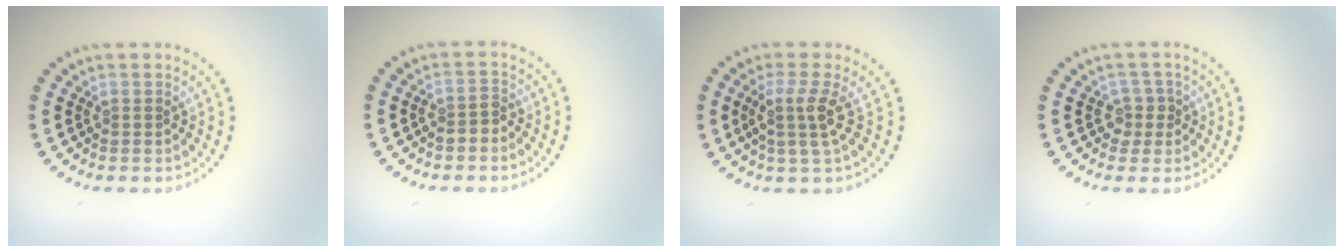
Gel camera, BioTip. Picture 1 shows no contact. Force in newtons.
{"total": 1.4, "press": 1.2, "slide": 0.7}
{"total": 2.8, "press": 2.0, "slide": 1.8}
{"total": 1.7, "press": 1.3, "slide": 1.1}